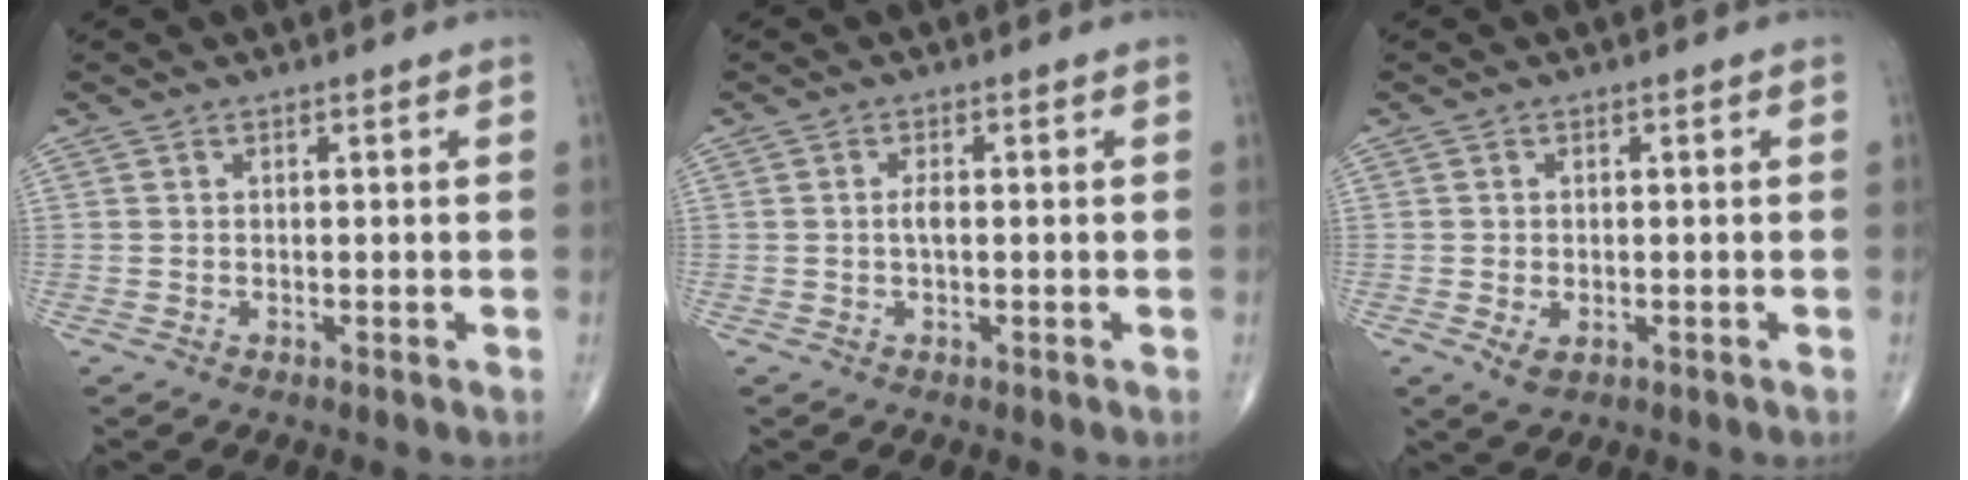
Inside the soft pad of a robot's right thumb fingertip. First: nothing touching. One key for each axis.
{"total": 1.4, "fx": -0.1, "fy": 0.5, "fz": 1.3, "tx": -0.027, "ty": 0.000, "tz": -0.003}
{"total": 2.7, "fx": -0.9, "fy": 1.6, "fz": 2.0, "tx": -0.036, "ty": -0.001, "tz": -0.009}